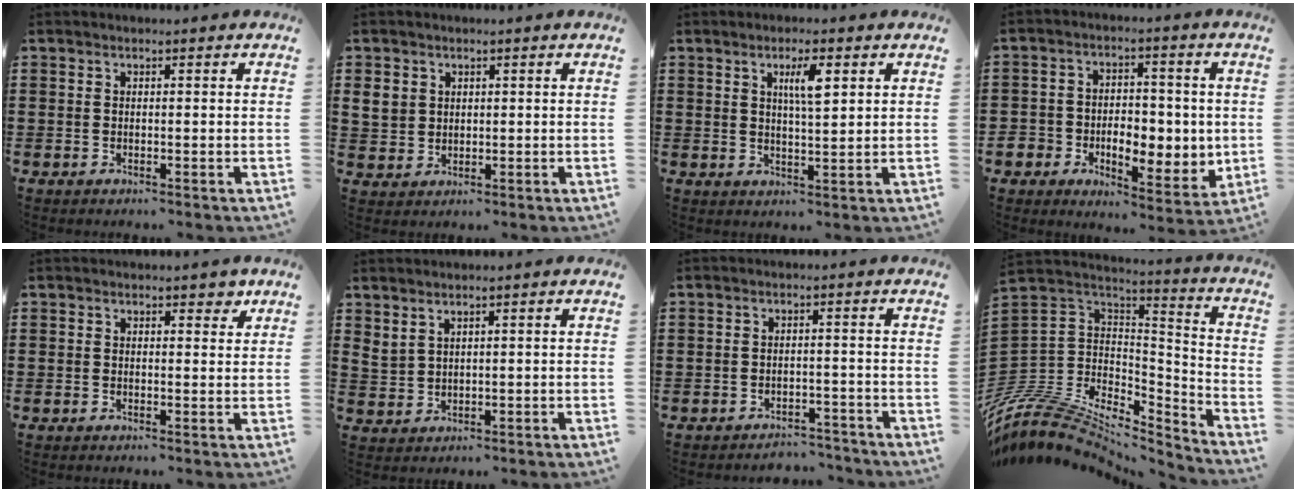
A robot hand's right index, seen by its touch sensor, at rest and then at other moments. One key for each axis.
{"total": 3.4, "fx": 1.1, "fy": 3.0, "fz": 1.1, "tx": -0.035, "ty": 0.010, "tz": 0.021}
{"total": 4.3, "fx": 1.7, "fy": 1.0, "fz": 3.9, "tx": -0.073, "ty": 0.006, "tz": 0.025}
{"total": 6.7, "fx": -0.6, "fy": 5.7, "fz": 3.6, "tx": -0.068, "ty": -0.002, "tz": -0.009}
{"total": 2.2, "fx": 1.6, "fy": 1.0, "fz": 1.0, "tx": 0.000, "ty": -0.001, "tz": 0.025}
{"total": 1.9, "fx": 1.6, "fy": 0.7, "fz": 0.6, "tx": -0.017, "ty": 0.004, "tz": 0.032}
{"total": 2.8, "fx": -2.8, "fy": 0.3, "fz": -0.1, "tx": -0.005, "ty": -0.003, "tz": -0.061}
{"total": 9.3, "fx": -7.3, "fy": 4.9, "fz": 3.1, "tx": -0.093, "ty": -0.006, "tz": -0.148}